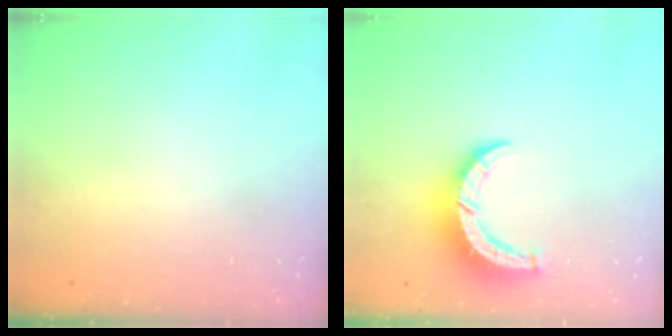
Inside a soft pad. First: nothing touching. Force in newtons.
{"total": 8.3, "press": 8.3, "slide": 0.6}